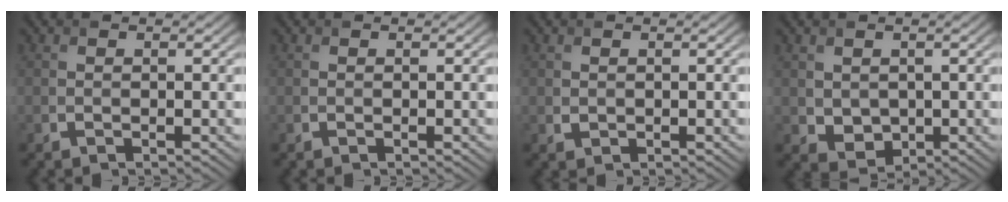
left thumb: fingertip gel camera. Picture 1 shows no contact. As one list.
[{"total": 0.0}, {"total": 0.6, "force": [0.3, 0.5, 0.2], "torque": [-0.006, -0.004, 0.010]}, {"total": 3.0, "force": [0.7, 2.5, 1.4], "torque": [-0.042, -0.010, 0.020]}]